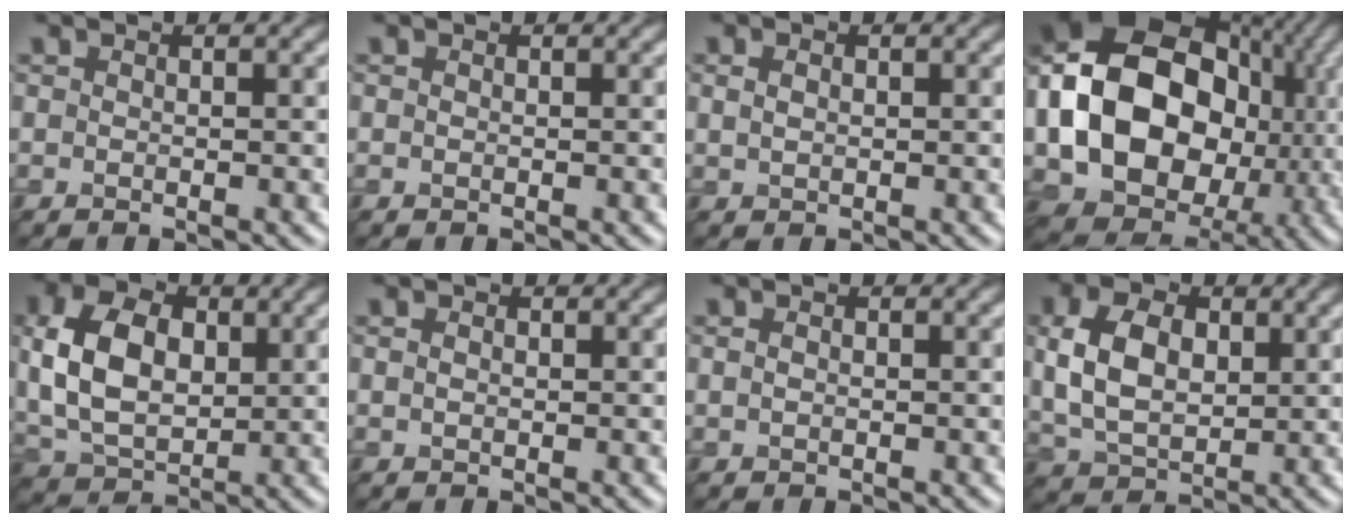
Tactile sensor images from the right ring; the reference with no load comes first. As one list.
[{"total": 0.0}, {"total": 1.2, "force": [0.3, 0.8, 0.8], "torque": [-0.019, 0.000, 0.009]}, {"total": 19.3, "force": [0.5, 15.5, 11.5], "torque": [-0.222, 0.006, 0.008]}, {"total": 9.1, "force": [1.5, 6.1, 6.6], "torque": [-0.150, 0.009, 0.024]}, {"total": 1.0, "force": [0.3, 0.7, 0.6], "torque": [-0.013, 0.002, 0.003]}, {"total": 0.8, "force": [0.1, 0.6, 0.5], "torque": [-0.011, 0.000, 0.004]}, {"total": 7.0, "force": [1.3, 4.8, 5.0], "torque": [-0.116, 0.006, 0.027]}]